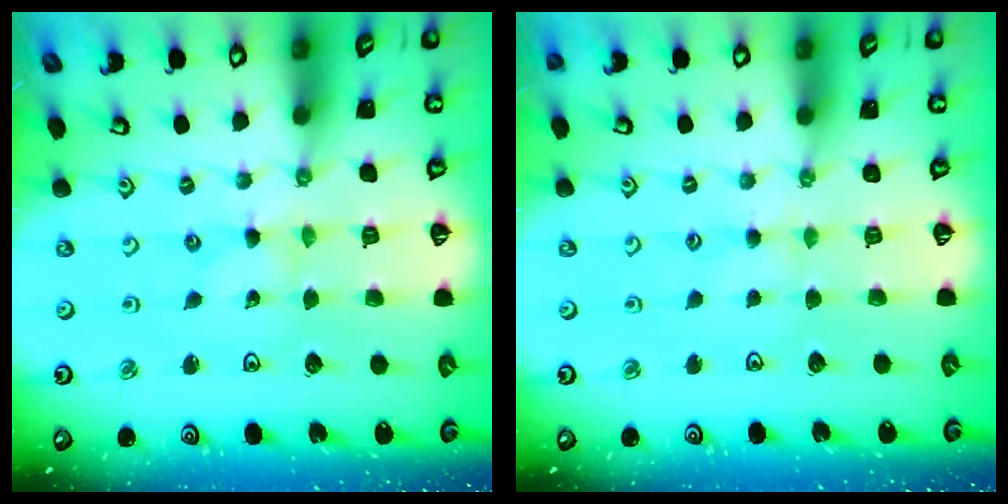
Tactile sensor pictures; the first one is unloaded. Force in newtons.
{"total": 1.5, "press": 1.4, "slide": 0.3}